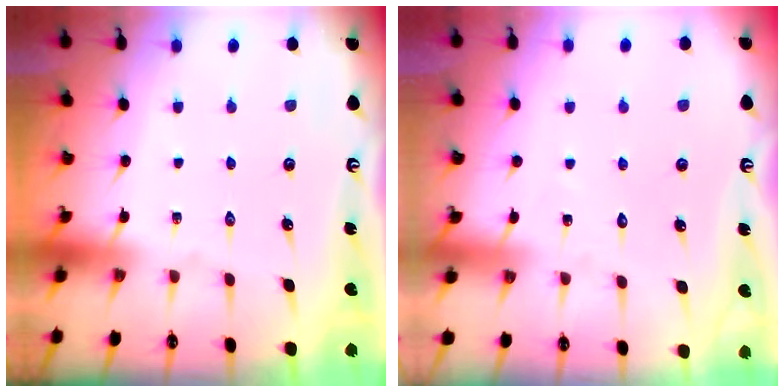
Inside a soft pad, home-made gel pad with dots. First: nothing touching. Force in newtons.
{"total": 4.1, "press": 4.0, "slide": 0.4}